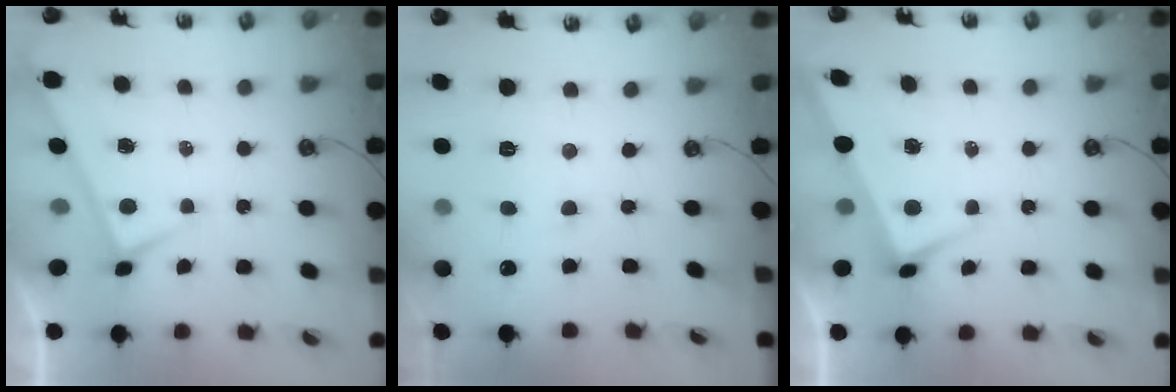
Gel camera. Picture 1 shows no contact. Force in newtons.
{"total": 1.1, "press": 1.1, "slide": 0.3}
{"total": 2.6, "press": 2.5, "slide": 0.7}